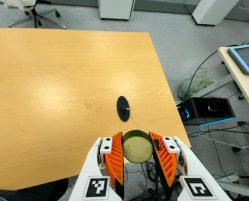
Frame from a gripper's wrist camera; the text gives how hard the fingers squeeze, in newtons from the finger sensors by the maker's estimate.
{"total": 11.9, "left": 12.3, "right": 11.6}